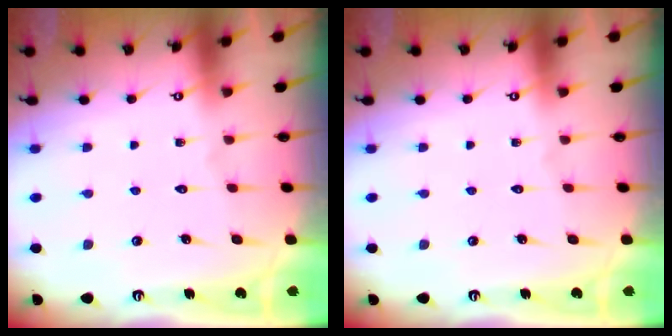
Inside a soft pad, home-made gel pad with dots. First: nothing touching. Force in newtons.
{"total": 0.0}